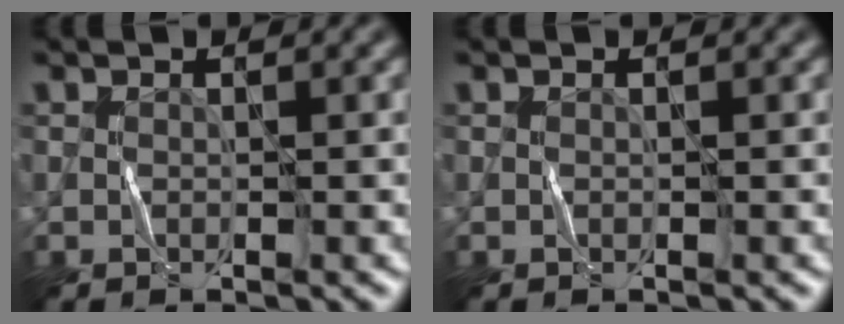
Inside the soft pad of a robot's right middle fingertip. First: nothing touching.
{"total": 0.0}